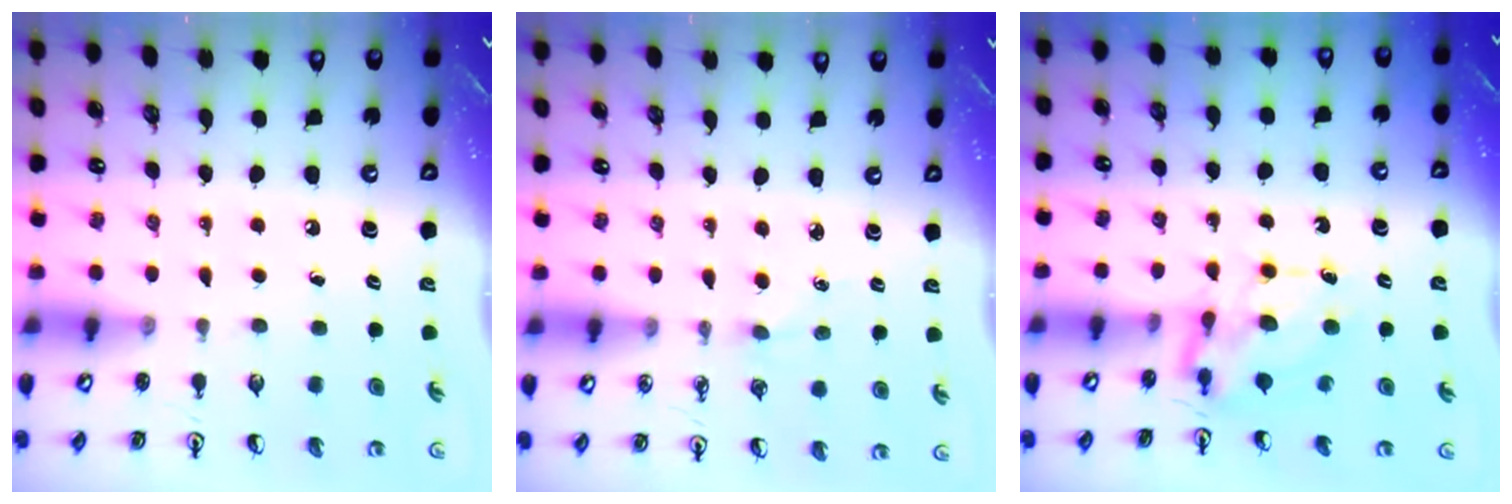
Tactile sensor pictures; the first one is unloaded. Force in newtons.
{"total": 1.8, "press": 1.8, "slide": 0.3}
{"total": 6.9, "press": 6.9, "slide": 0.7}